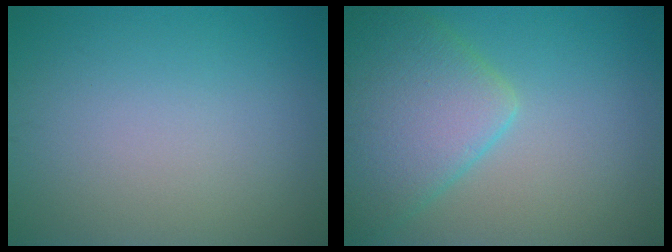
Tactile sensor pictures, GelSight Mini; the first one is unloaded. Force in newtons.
{"total": 6.9, "press": 6.9, "slide": 0.5}